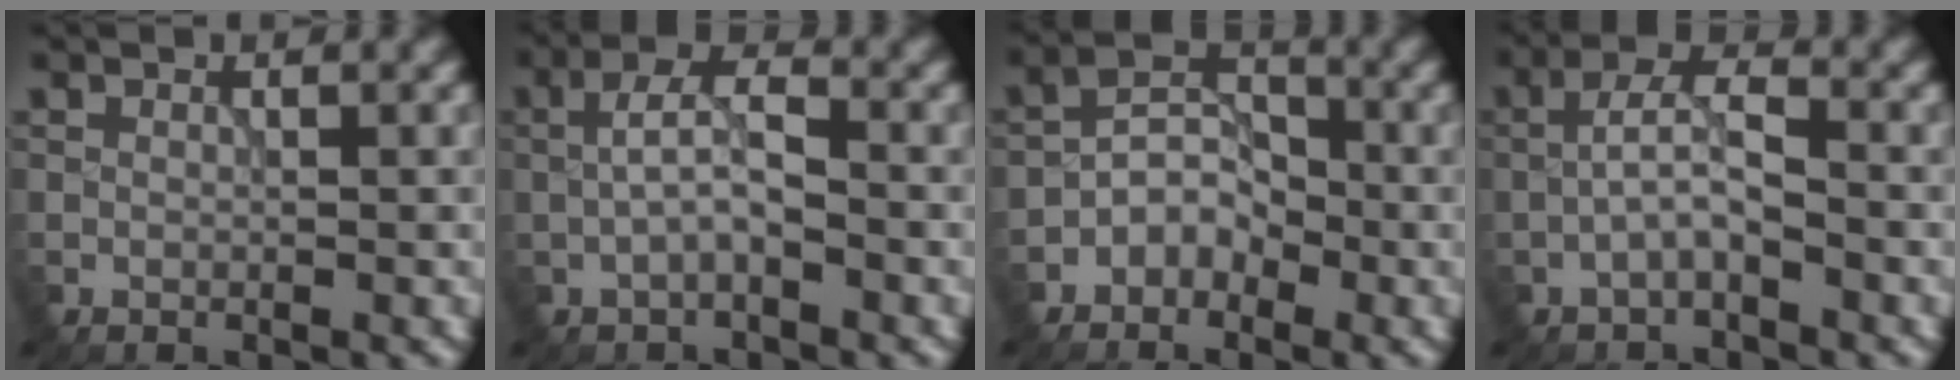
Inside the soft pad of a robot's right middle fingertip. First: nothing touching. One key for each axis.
{"total": 3.5, "fx": -0.6, "fy": 1.4, "fz": 3.1, "tx": -0.062, "ty": 0.009, "tz": -0.016}
{"total": 3.2, "fx": -1.7, "fy": 2.2, "fz": 1.5, "tx": -0.020, "ty": 0.012, "tz": -0.038}
{"total": 3.2, "fx": -1.1, "fy": 1.1, "fz": 2.8, "tx": -0.055, "ty": 0.010, "tz": -0.027}